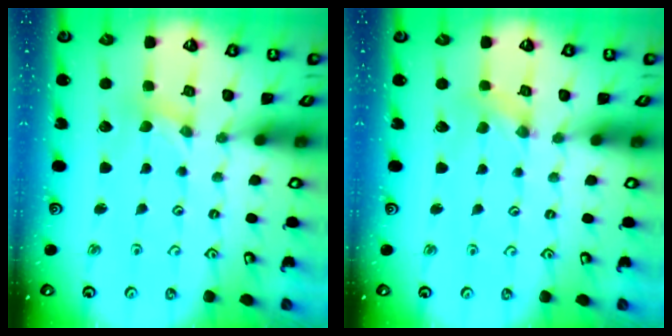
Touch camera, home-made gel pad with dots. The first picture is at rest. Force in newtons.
{"total": 0.0}